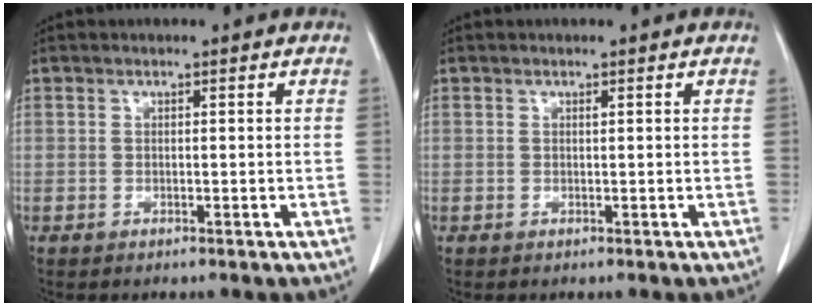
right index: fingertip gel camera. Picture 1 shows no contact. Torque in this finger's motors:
{"motor_torque": [-0.02, 0.02, 0.00, 0.00]}